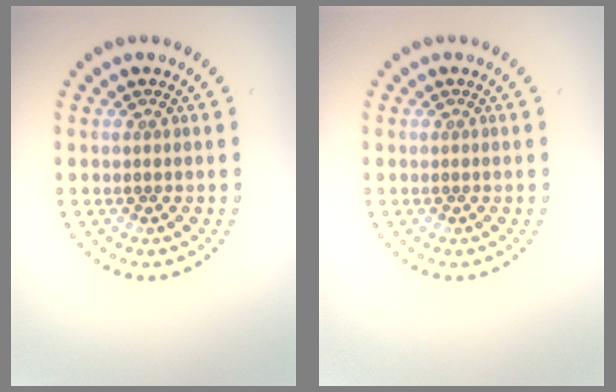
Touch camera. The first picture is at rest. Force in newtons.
{"total": 0.0}